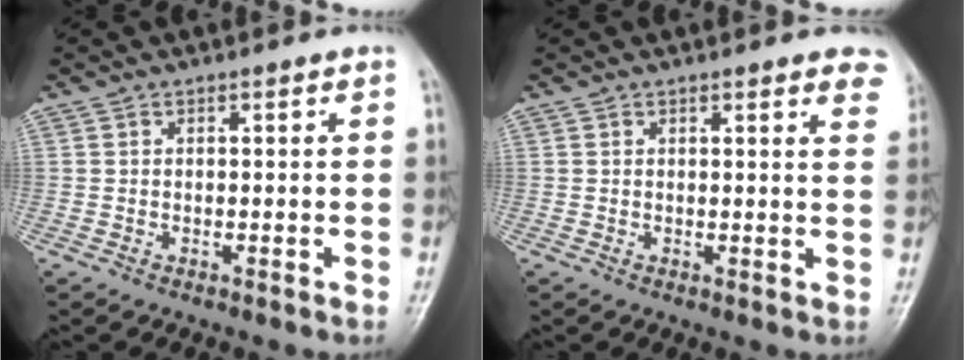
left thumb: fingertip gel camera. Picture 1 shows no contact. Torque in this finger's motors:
{"motor_torque": [-0.10, -0.12, -0.18, 0.07, 0.05]}